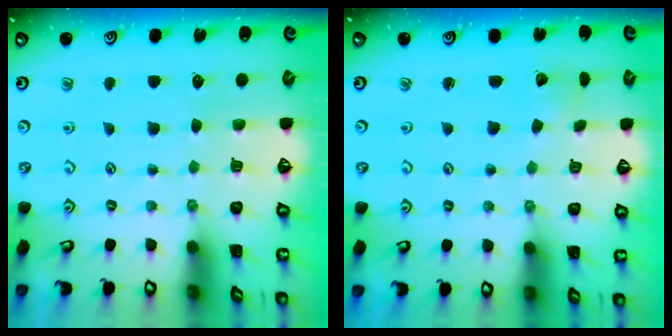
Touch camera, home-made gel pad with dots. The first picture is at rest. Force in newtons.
{"total": 2.9, "press": 2.9, "slide": 0.1}